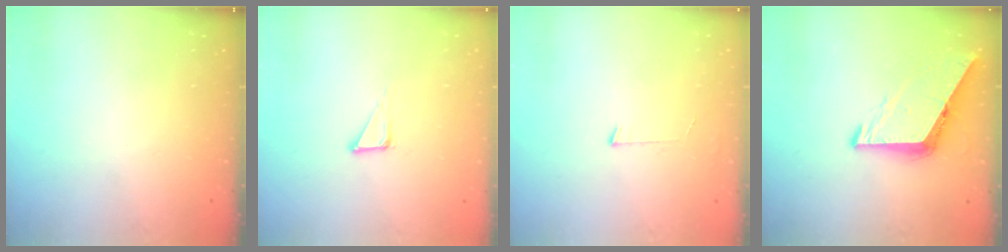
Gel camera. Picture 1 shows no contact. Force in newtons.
{"total": 3.5, "press": 3.5, "slide": 0.2}
{"total": 3.0, "press": 3.0, "slide": 0.3}
{"total": 7.0, "press": 7.0, "slide": 0.5}